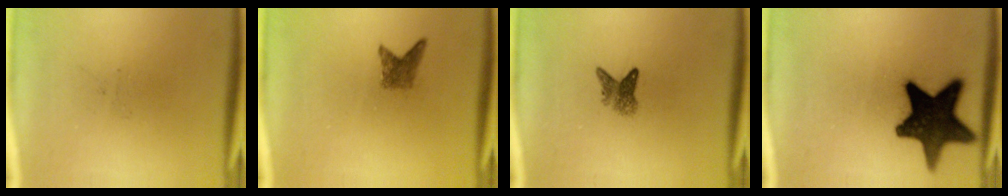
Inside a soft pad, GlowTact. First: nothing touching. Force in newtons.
{"total": 2.0}
{"total": 2.6}
{"total": 16.7}